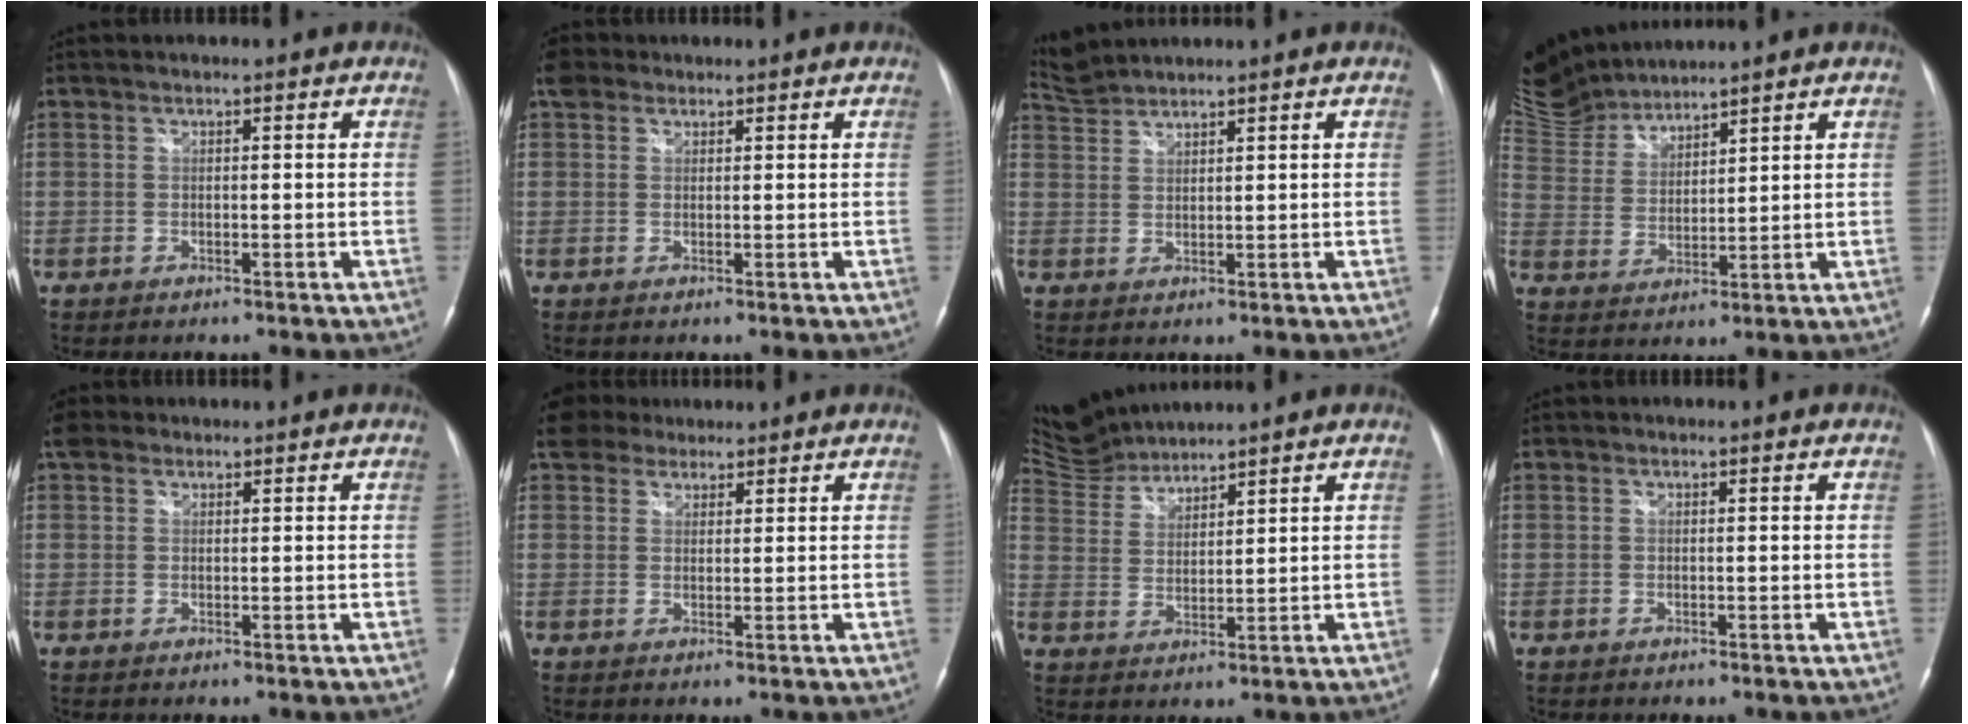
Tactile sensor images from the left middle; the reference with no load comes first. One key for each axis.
{"total": 3.1, "fx": 2.0, "fy": 2.2, "fz": 0.9, "tx": -0.024, "ty": 0.025, "tz": 0.037}
{"total": 3.6, "fx": 3.6, "fy": -0.4, "fz": -0.5, "tx": -0.009, "ty": 0.016, "tz": 0.080}
{"total": 9.0, "fx": 8.9, "fy": 0.7, "fz": 0.7, "tx": -0.036, "ty": 0.011, "tz": 0.195}
{"total": 2.8, "fx": 1.8, "fy": 2.0, "fz": 0.8, "tx": -0.021, "ty": 0.025, "tz": 0.032}
{"total": 4.6, "fx": 3.8, "fy": 2.5, "fz": 0.8, "tx": -0.022, "ty": 0.027, "tz": 0.069}
{"total": 6.8, "fx": 6.7, "fy": 0.2, "fz": -0.3, "tx": -0.007, "ty": 0.008, "tz": 0.147}
{"total": 0.0}